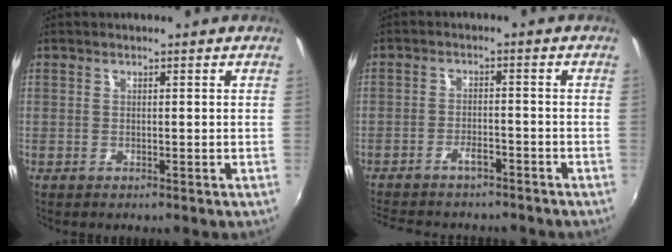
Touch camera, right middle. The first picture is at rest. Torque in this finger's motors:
{"motor_torque": [1.08, -1.06, 0.10, 0.10]}